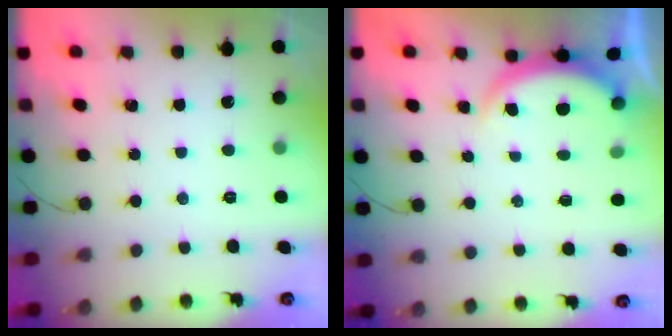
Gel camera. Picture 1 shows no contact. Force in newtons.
{"total": 4.6, "press": 4.6, "slide": 0.4}